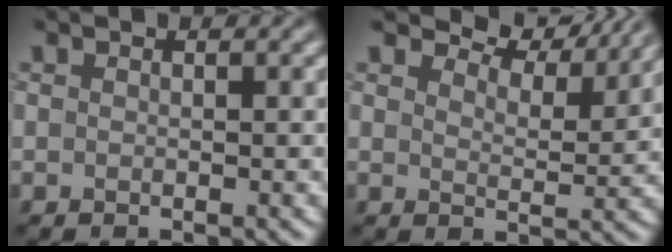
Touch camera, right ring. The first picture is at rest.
{"total": 5.3, "force": [4.8, 1.3, 1.9], "torque": [-0.037, 0.004, 0.064]}